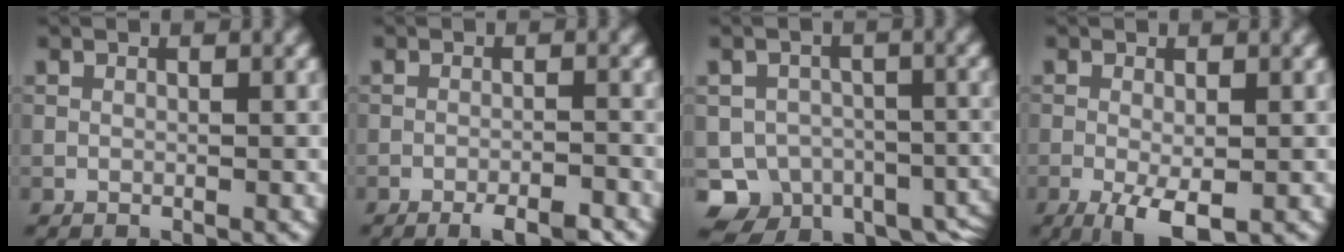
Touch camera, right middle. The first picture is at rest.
{"total": 4.0, "force": [-3.0, 0.7, 2.5], "torque": [-0.042, -0.001, -0.042]}
{"total": 9.3, "force": [-6.0, 6.8, 2.3], "torque": [-0.021, -0.007, -0.075]}
{"total": 3.9, "force": [-1.5, 1.3, 3.3], "torque": [-0.063, -0.009, -0.026]}